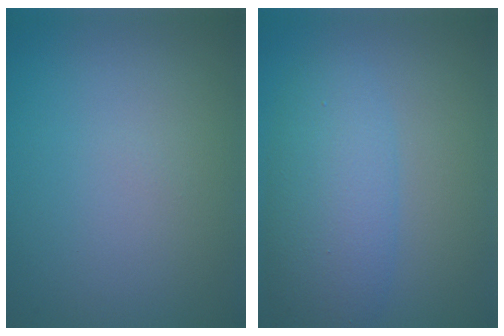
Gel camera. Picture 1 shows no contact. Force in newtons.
{"total": 5.2, "press": 5.2, "slide": 0.2}